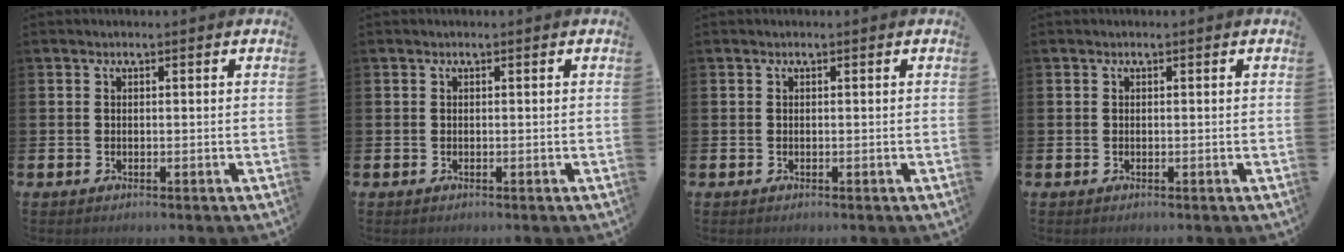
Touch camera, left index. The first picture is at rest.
{"total": 0.0}
{"total": 0.0}
{"total": 0.0}